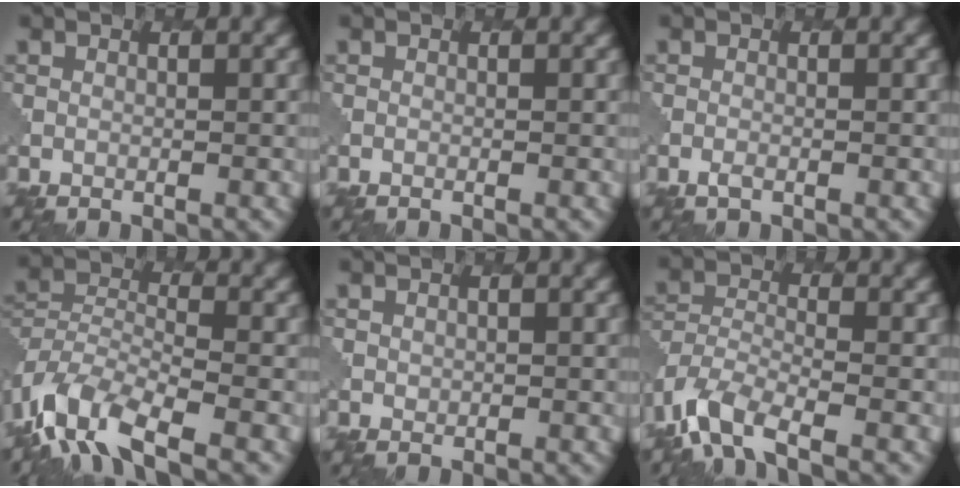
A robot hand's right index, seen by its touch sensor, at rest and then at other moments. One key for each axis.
{"total": 0.0}
{"total": 0.6, "fx": -0.3, "fy": 0.3, "fz": 0.4, "tx": -0.012, "ty": -0.001, "tz": -0.008}
{"total": 9.0, "fx": -6.1, "fy": 3.9, "fz": 5.3, "tx": -0.102, "ty": -0.009, "tz": -0.123}
{"total": 0.8, "fx": 0.3, "fy": 0.7, "fz": 0.3, "tx": -0.006, "ty": -0.005, "tz": 0.007}
{"total": 6.4, "fx": -4.3, "fy": 2.6, "fz": 4.0, "tx": -0.078, "ty": -0.008, "tz": -0.091}